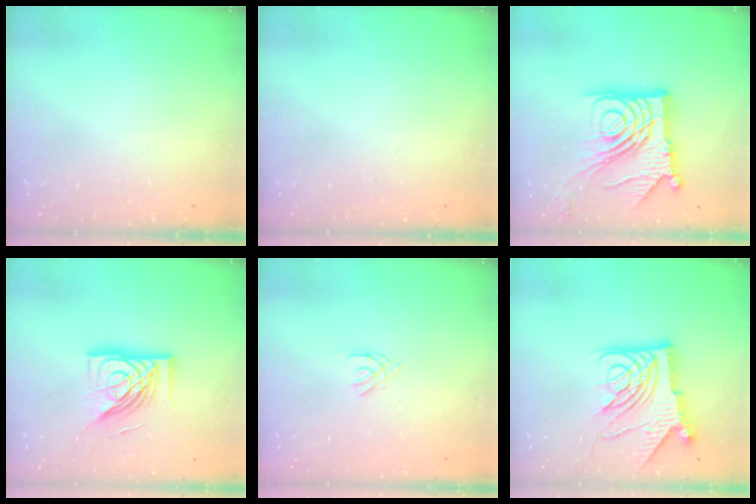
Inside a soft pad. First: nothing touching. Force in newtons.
{"total": 0.0}
{"total": 20.3, "press": 20.2, "slide": 2.3}
{"total": 16.5, "press": 16.3, "slide": 2.1}
{"total": 1.4, "press": 1.4, "slide": 0.3}
{"total": 15.7, "press": 15.6, "slide": 1.5}